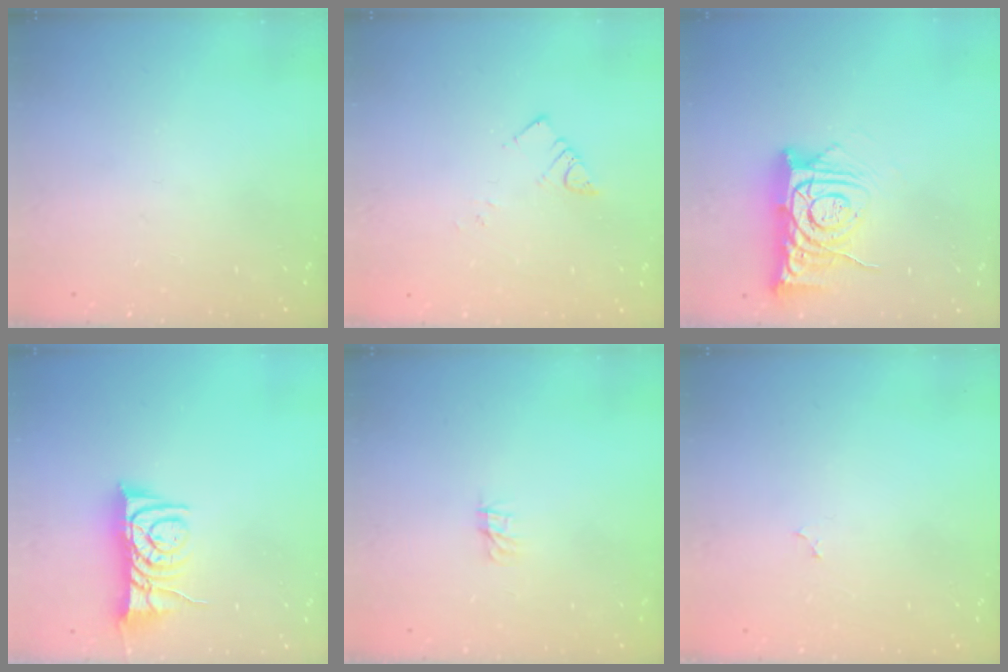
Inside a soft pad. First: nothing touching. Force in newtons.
{"total": 4.0, "press": 4.0, "slide": 0.1}
{"total": 12.0, "press": 11.9, "slide": 1.2}
{"total": 10.4, "press": 10.4, "slide": 0.8}
{"total": 0.0}
{"total": 2.3, "press": 2.3, "slide": 0.2}